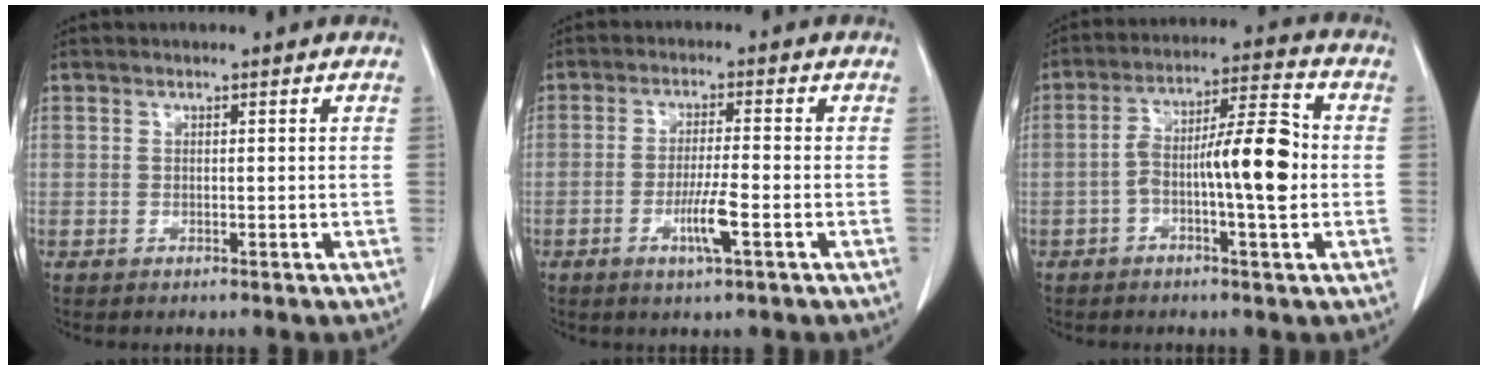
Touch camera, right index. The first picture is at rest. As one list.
[{"total": 5.2, "force": [-2.0, 0.0, 4.7], "torque": [-0.089, -0.007, -0.037]}, {"total": 10.8, "force": [-1.6, 1.6, 10.5], "torque": [-0.178, 0.026, -0.028]}]